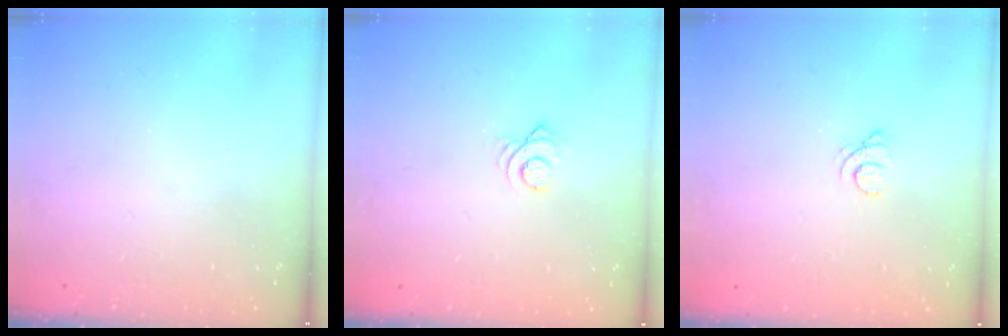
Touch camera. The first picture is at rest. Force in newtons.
{"total": 2.5, "press": 2.5, "slide": 0.3}
{"total": 1.5, "press": 1.4, "slide": 0.2}